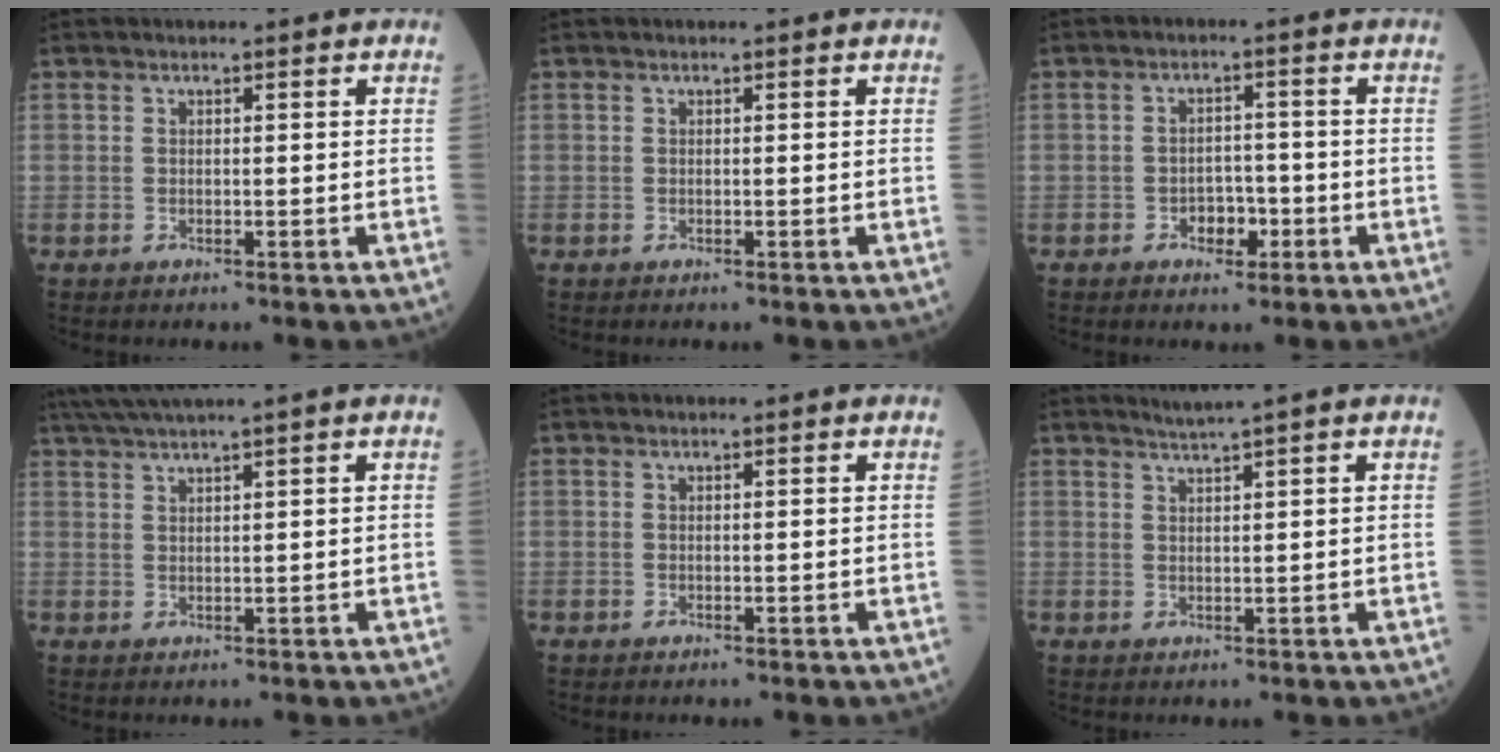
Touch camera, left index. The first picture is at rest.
{"total": 0.0}
{"total": 3.2, "force": [-1.5, 2.0, 2.0], "torque": [-0.022, 0.007, -0.023]}
{"total": 4.9, "force": [3.8, -1.4, 2.6], "torque": [-0.055, 0.015, 0.078]}
{"total": 0.0}
{"total": 2.1, "force": [1.7, -1.0, 0.6], "torque": [-0.007, -0.003, 0.037]}